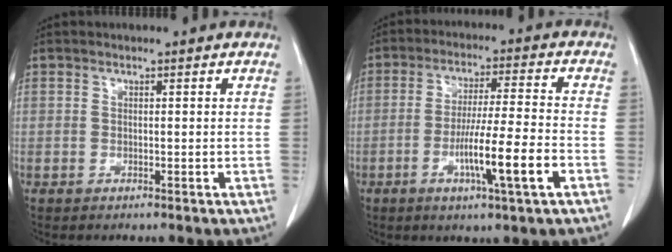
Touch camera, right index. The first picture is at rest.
{"total": 9.6, "force": [-3.6, -0.4, 9.0], "torque": [-0.155, -0.010, -0.063]}